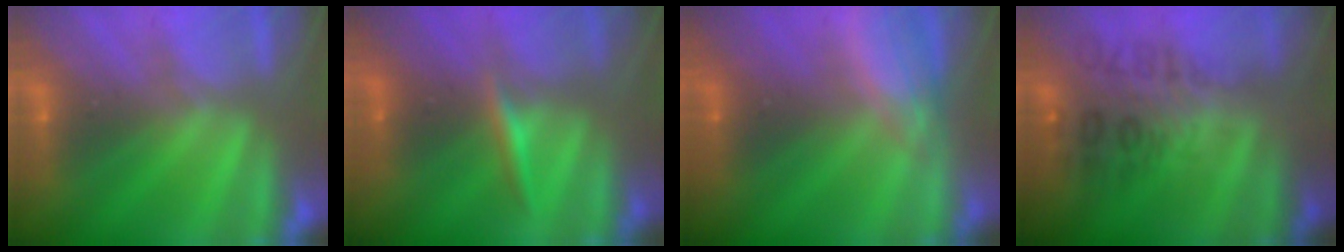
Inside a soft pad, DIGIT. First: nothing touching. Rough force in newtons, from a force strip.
{"total": 2.3}
{"total": 2.9}
{"total": 2.8}